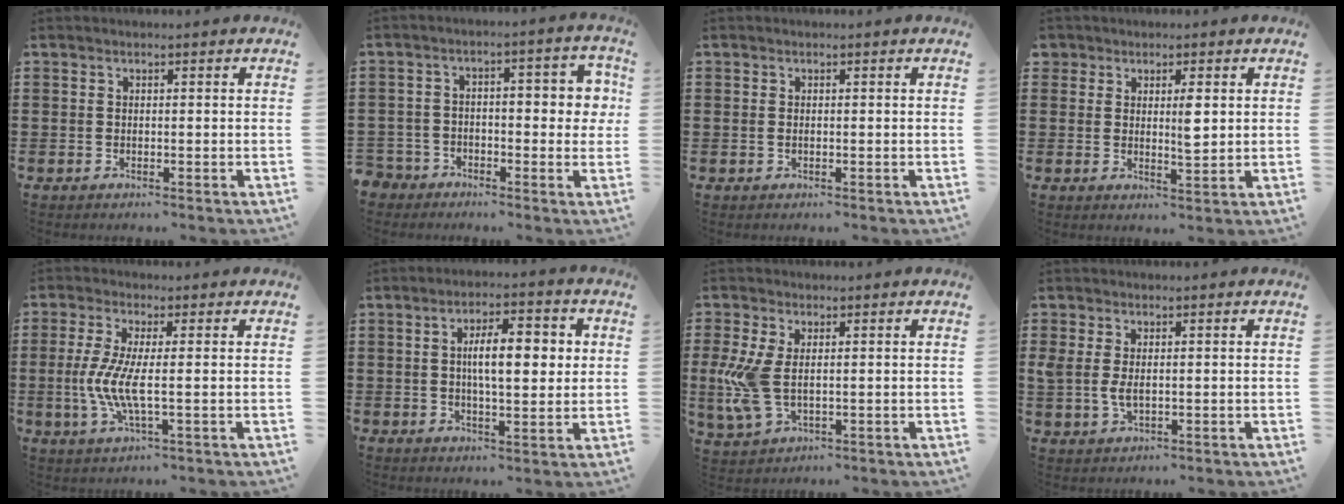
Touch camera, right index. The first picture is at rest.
{"total": 4.9, "force": [-2.1, 3.5, 2.7], "torque": [-0.055, 0.017, -0.046]}
{"total": 0.6, "force": [0.0, 0.3, 0.5], "torque": [-0.012, 0.000, 0.001]}
{"total": 3.8, "force": [1.5, 1.8, 2.9], "torque": [-0.054, 0.004, 0.025]}
{"total": 6.6, "force": [-0.6, 1.2, 6.4], "torque": [-0.145, -0.012, -0.020]}
{"total": 8.2, "force": [1.2, 2.9, 7.6], "torque": [-0.128, 0.005, 0.016]}
{"total": 7.2, "force": [0.5, 3.6, 6.2], "torque": [-0.157, -0.007, 0.003]}
{"total": 3.5, "force": [0.5, 1.8, 2.9], "torque": [-0.083, -0.002, 0.002]}